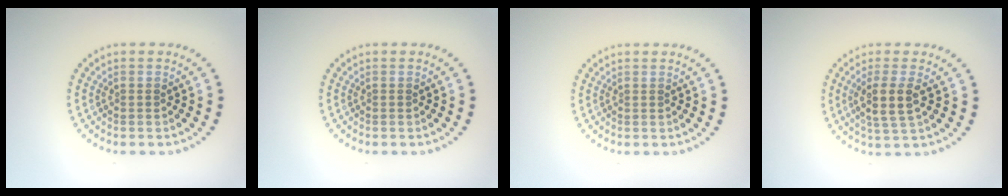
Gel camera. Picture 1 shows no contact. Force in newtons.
{"total": 0.0}
{"total": 0.0}
{"total": 2.9, "press": 2.5, "slide": 1.4}